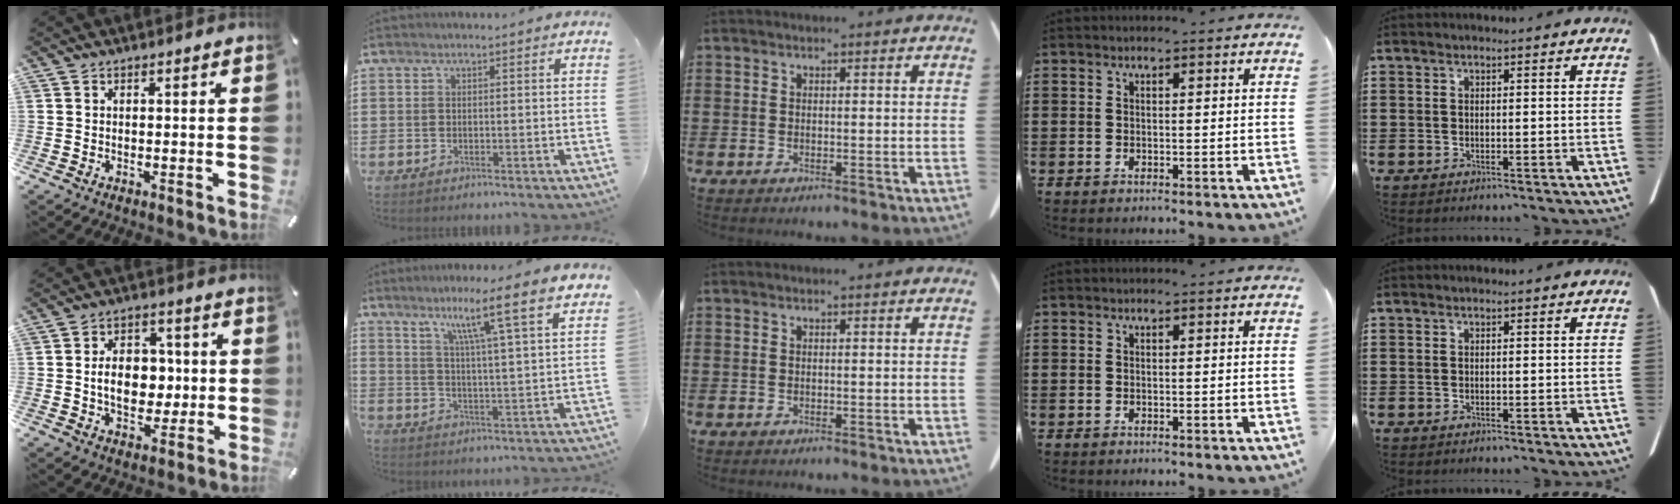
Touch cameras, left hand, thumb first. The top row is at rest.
{"thumb": {"total": 11.0, "force": [-0.1, 7.9, 7.6], "torque": [-0.116, 0.006, -0.004]}, "index": {"total": 9.0, "force": [6.5, -0.8, 6.2], "torque": [-0.118, -0.041, 0.096]}}